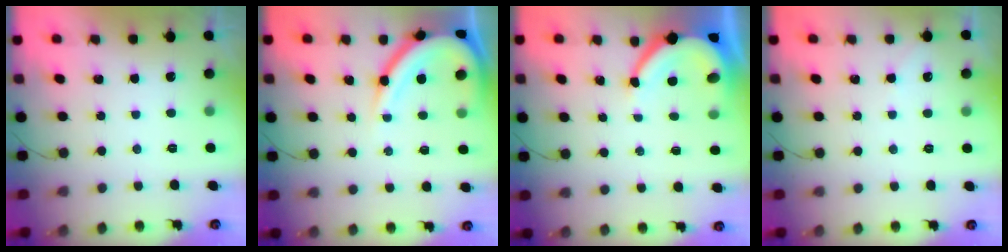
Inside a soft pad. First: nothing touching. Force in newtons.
{"total": 13.0, "press": 13.0, "slide": 1.1}
{"total": 7.7, "press": 7.7, "slide": 0.9}
{"total": 2.3, "press": 2.3, "slide": 0.4}